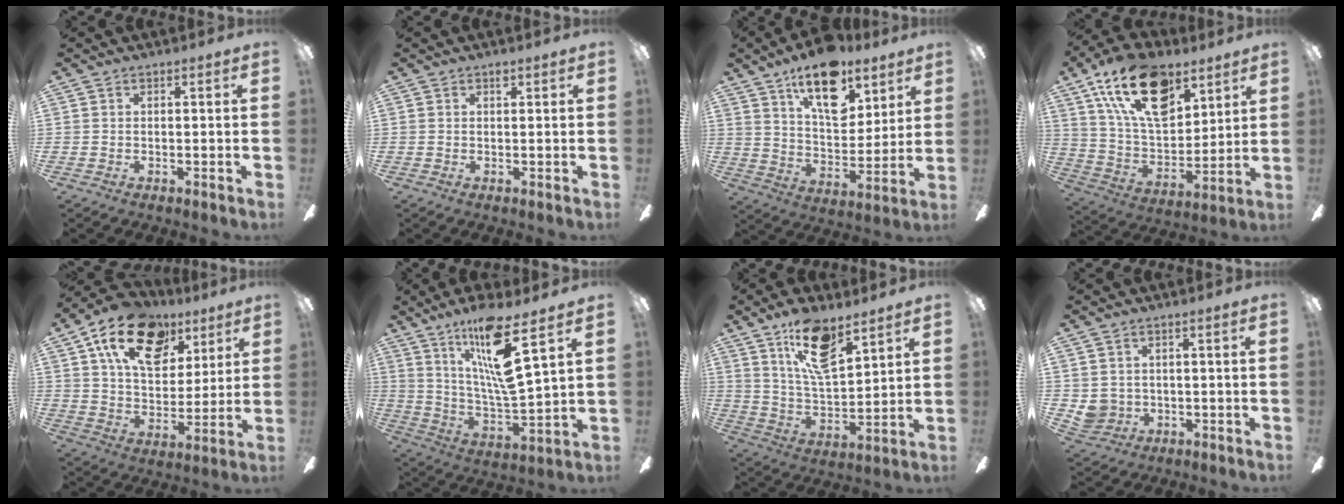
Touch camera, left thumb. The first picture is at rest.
{"total": 1.1, "force": [0.8, 0.5, 0.6], "torque": [-0.006, -0.001, 0.012]}
{"total": 18.2, "force": [11.9, 9.1, 10.3], "torque": [-0.156, -0.058, 0.208]}
{"total": 22.5, "force": [12.5, 12.0, 14.4], "torque": [-0.263, -0.054, 0.221]}
{"total": 20.2, "force": [10.6, 12.2, 12.1], "torque": [-0.195, -0.036, 0.187]}
{"total": 16.9, "force": [10.8, 2.5, 12.9], "torque": [-0.254, -0.052, 0.168]}
{"total": 15.8, "force": [10.3, 6.0, 10.4], "torque": [-0.182, -0.037, 0.177]}
{"total": 4.0, "force": [0.9, 3.8, 1.0], "torque": [-0.036, 0.003, 0.018]}